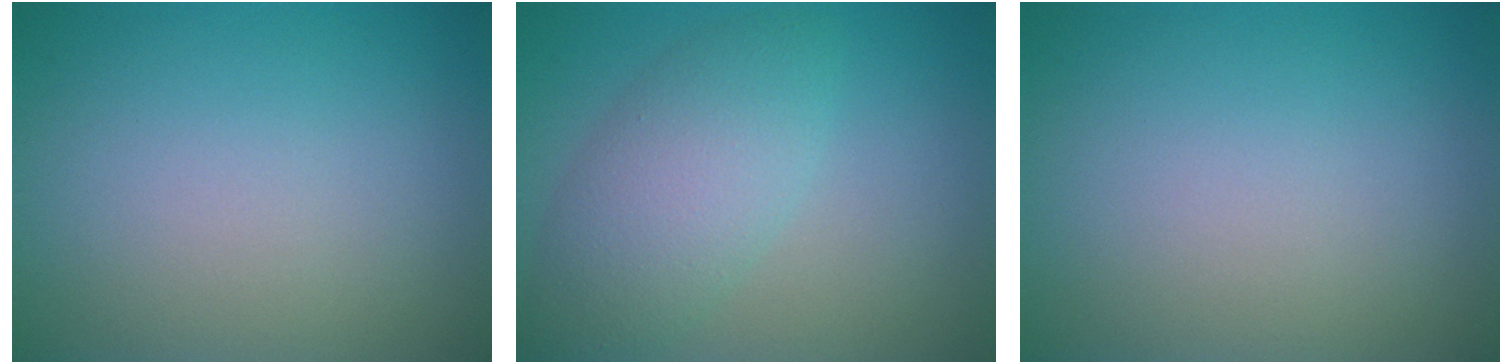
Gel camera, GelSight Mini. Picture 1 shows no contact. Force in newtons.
{"total": 5.0, "press": 5.0, "slide": 0.1}
{"total": 0.0}